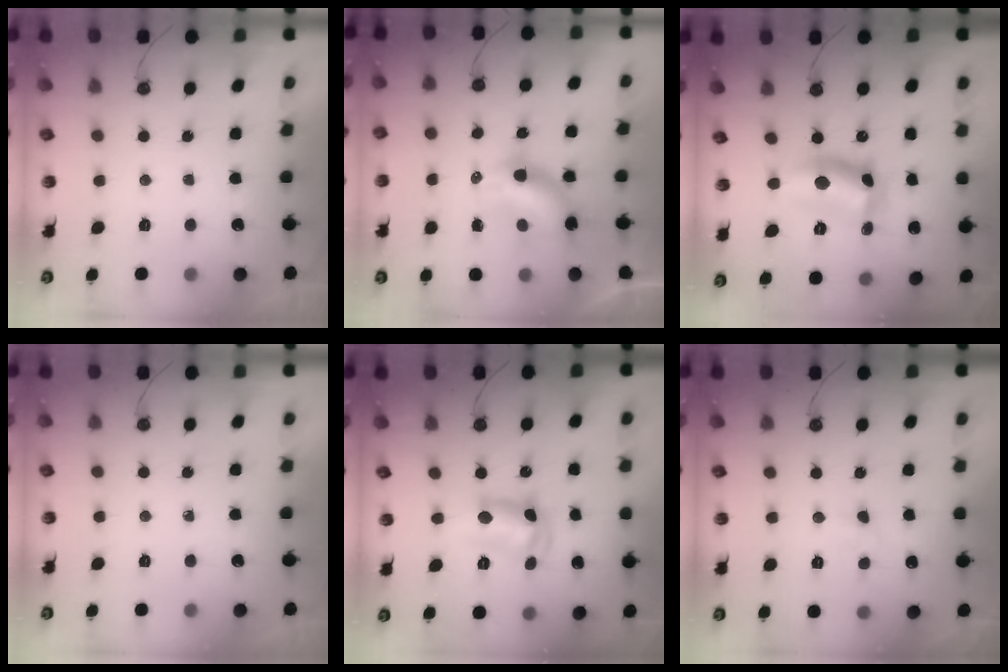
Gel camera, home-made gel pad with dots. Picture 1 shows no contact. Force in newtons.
{"total": 6.5, "press": 6.5, "slide": 0.5}
{"total": 10.9, "press": 10.9, "slide": 0.7}
{"total": 0.0}
{"total": 11.3, "press": 10.6, "slide": 3.7}
{"total": 4.7, "press": 4.7, "slide": 0.5}